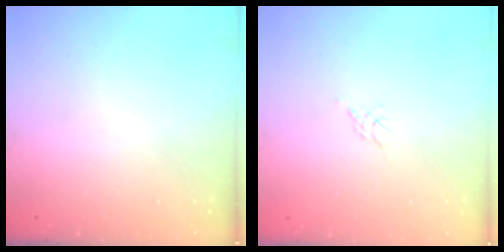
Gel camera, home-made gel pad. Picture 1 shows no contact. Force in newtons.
{"total": 2.1, "press": 2.1, "slide": 0.5}